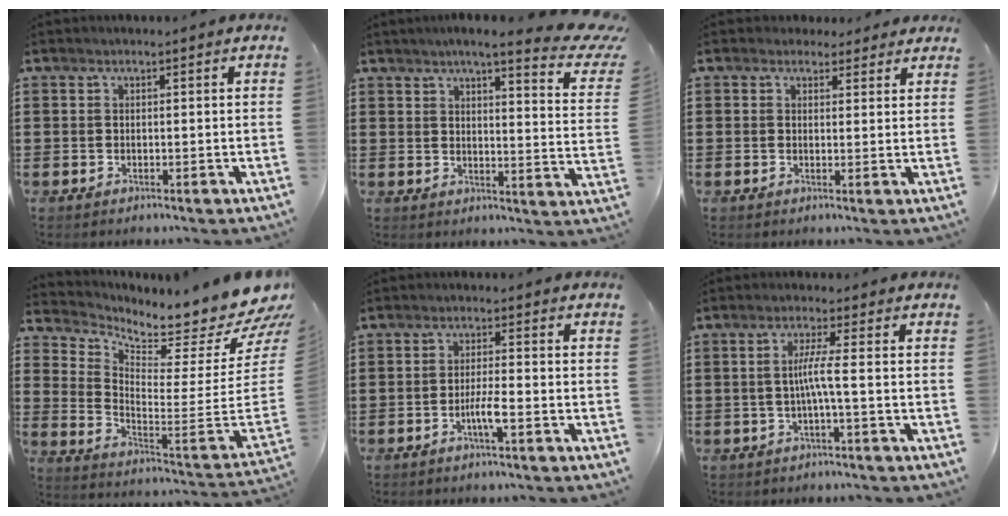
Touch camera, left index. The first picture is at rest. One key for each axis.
{"total": 6.6, "fx": 5.1, "fy": 0.4, "fz": 4.1, "tx": -0.083, "ty": -0.025, "tz": 0.081}
{"total": 2.7, "fx": 2.1, "fy": 1.7, "fz": 0.1, "tx": -0.003, "ty": 0.003, "tz": 0.038}
{"total": 5.9, "fx": 5.2, "fy": 0.9, "fz": 2.7, "tx": -0.060, "ty": -0.074, "tz": 0.077}
{"total": 3.5, "fx": -1.5, "fy": 0.2, "fz": 3.1, "tx": -0.062, "ty": -0.004, "tz": -0.031}
{"total": 3.9, "fx": -0.5, "fy": -0.5, "fz": 3.8, "tx": -0.072, "ty": -0.006, "tz": -0.014}